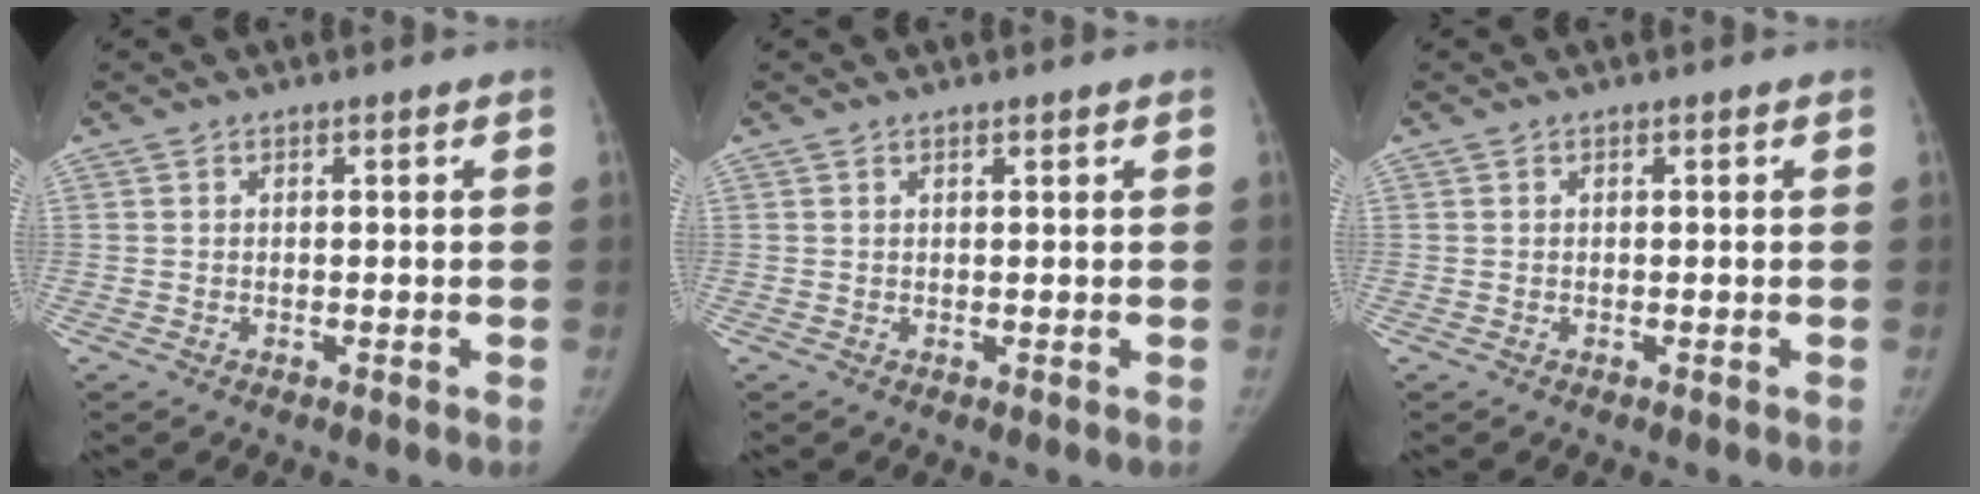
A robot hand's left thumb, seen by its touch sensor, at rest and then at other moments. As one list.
[{"total": 0.6, "force": [0.4, 0.1, 0.4], "torque": [-0.007, -0.002, 0.008]}, {"total": 0.0}]